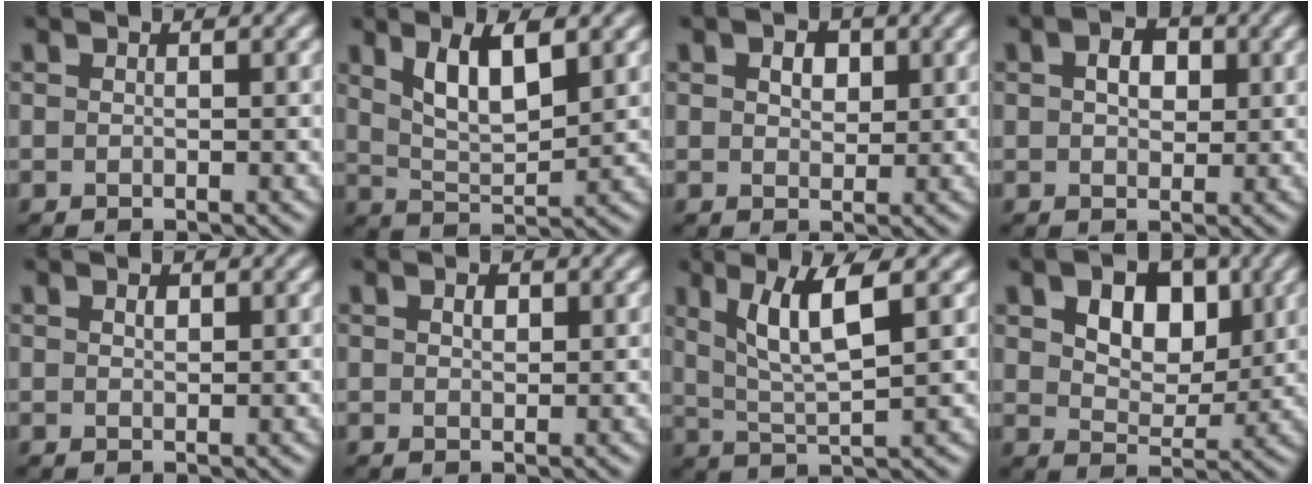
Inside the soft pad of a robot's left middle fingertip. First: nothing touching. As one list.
[{"total": 5.2, "force": [2.5, 1.8, 4.2], "torque": [-0.084, -0.003, 0.046]}, {"total": 2.2, "force": [0.8, 1.5, 1.3], "torque": [-0.022, 0.001, 0.014]}, {"total": 2.8, "force": [0.7, 1.9, 1.9], "torque": [-0.034, 0.004, 0.010]}, {"total": 0.7, "force": [0.3, 0.4, 0.4], "torque": [-0.008, 0.000, 0.007]}, {"total": 1.0, "force": [0.4, 0.6, 0.6], "torque": [-0.010, 0.000, 0.007]}, {"total": 5.9, "force": [2.3, 1.3, 5.3], "torque": [-0.095, -0.002, 0.044]}, {"total": 5.5, "force": [2.0, 3.5, 3.7], "torque": [-0.064, -0.003, 0.027]}]